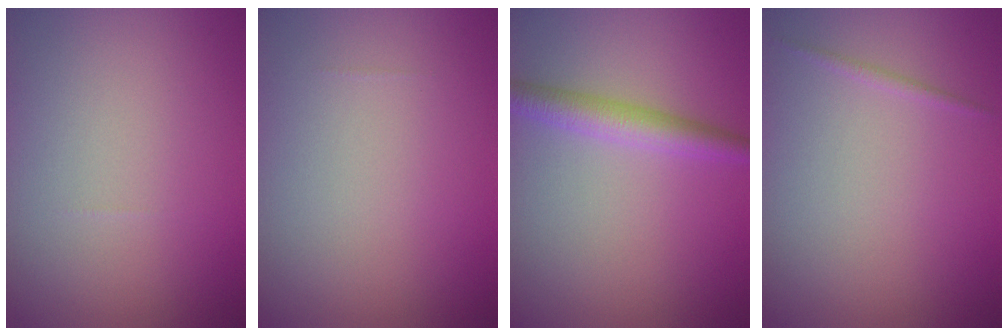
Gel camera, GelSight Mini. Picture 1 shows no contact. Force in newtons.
{"total": 0.0}
{"total": 3.0, "press": 3.0, "slide": 0.1}
{"total": 0.6, "press": 0.6, "slide": 0.1}